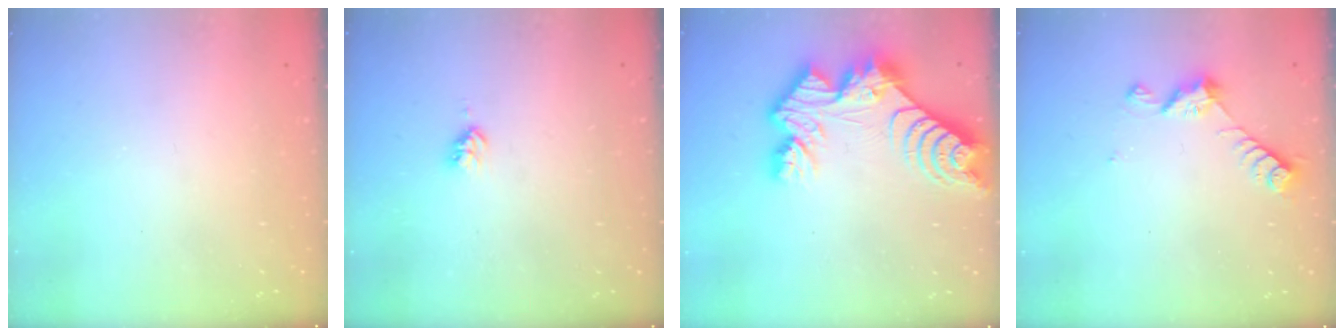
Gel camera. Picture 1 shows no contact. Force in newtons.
{"total": 2.8, "press": 2.8, "slide": 0.2}
{"total": 14.5, "press": 14.4, "slide": 1.2}
{"total": 7.2, "press": 7.2, "slide": 0.5}